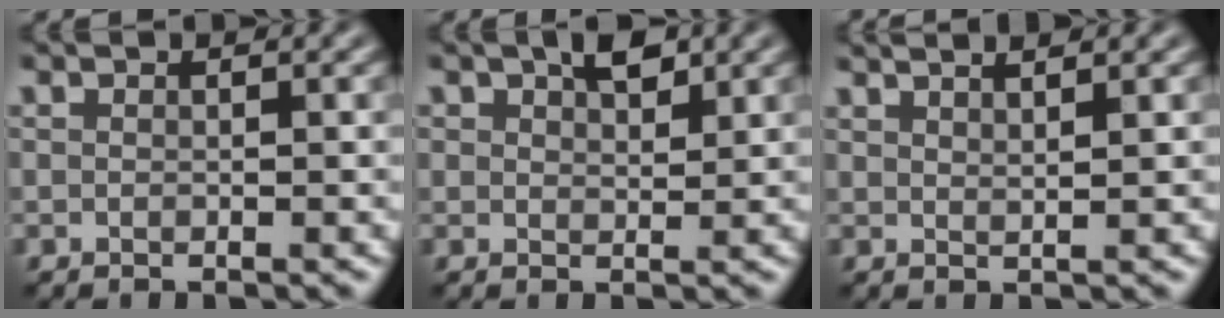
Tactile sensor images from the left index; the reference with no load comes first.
{"total": 2.3, "force": [1.2, 1.3, 1.5], "torque": [-0.024, 0.004, 0.024]}
{"total": 3.1, "force": [2.2, 1.0, 1.9], "torque": [0.000, 0.017, 0.006]}